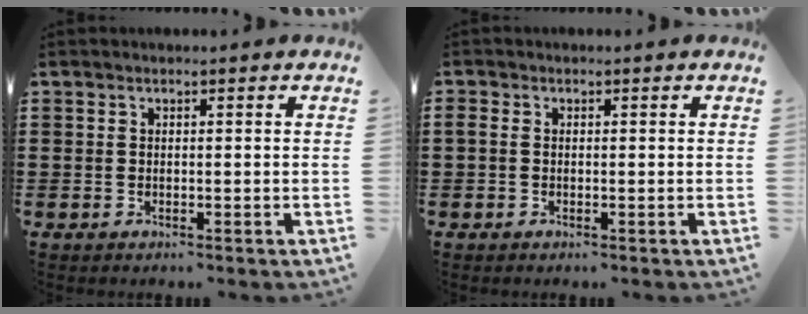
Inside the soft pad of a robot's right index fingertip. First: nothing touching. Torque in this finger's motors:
{"motor_torque": [1.27, 0.42, 0.06, 0.07]}